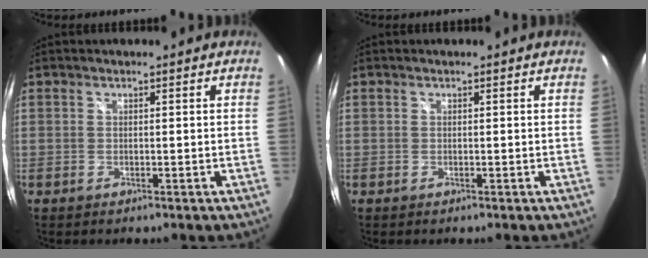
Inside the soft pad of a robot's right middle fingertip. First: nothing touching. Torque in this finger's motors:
{"motor_torque": [0.06, 0.06, 0.00, 0.00]}